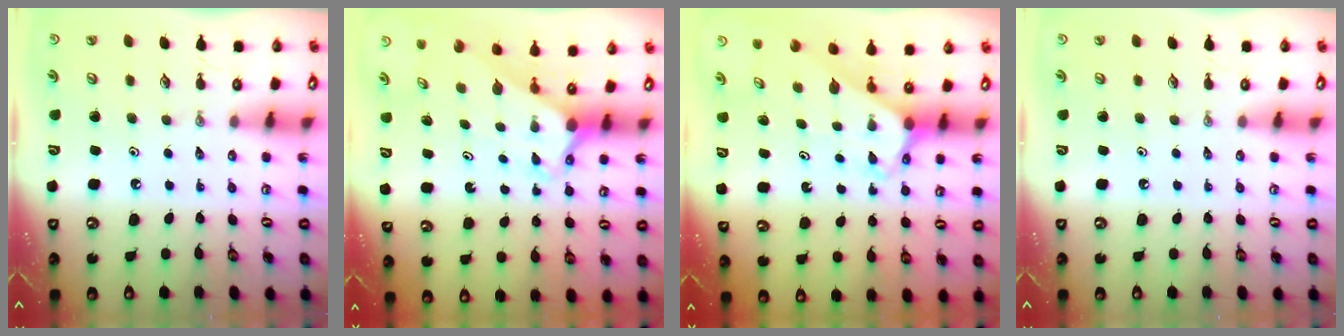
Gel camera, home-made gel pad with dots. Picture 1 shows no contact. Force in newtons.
{"total": 2.6, "press": 2.6, "slide": 0.2}
{"total": 2.8, "press": 2.8, "slide": 0.2}
{"total": 0.0}